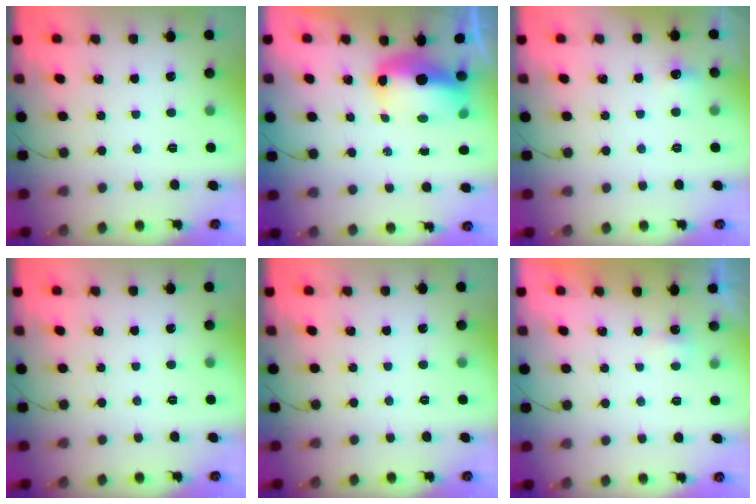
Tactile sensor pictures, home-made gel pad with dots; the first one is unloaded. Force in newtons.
{"total": 9.8, "press": 9.5, "slide": 2.1}
{"total": 4.2, "press": 3.7, "slide": 1.9}
{"total": 0.0}
{"total": 0.0}
{"total": 1.6, "press": 1.5, "slide": 0.6}